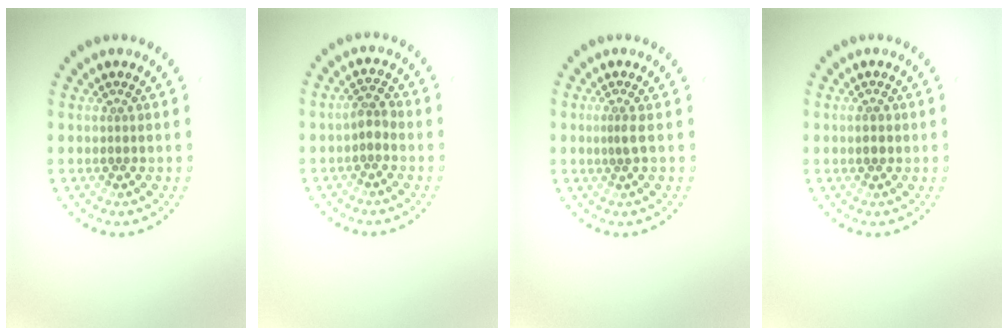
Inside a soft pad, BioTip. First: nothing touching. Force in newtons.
{"total": 1.6, "press": 1.5, "slide": 0.6}
{"total": 1.0, "press": 0.6, "slide": 0.8}
{"total": 1.3, "press": 1.3, "slide": 0.0}